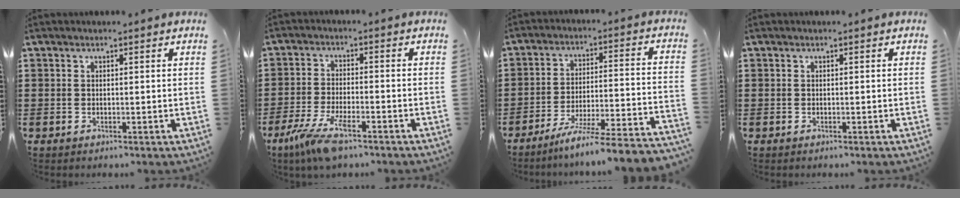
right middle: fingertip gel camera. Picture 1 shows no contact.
{"total": 7.4, "force": [-4.6, 1.6, 5.5], "torque": [-0.128, -0.013, -0.088]}
{"total": 7.8, "force": [-6.7, -1.0, 3.9], "torque": [-0.060, -0.014, -0.132]}
{"total": 0.0}